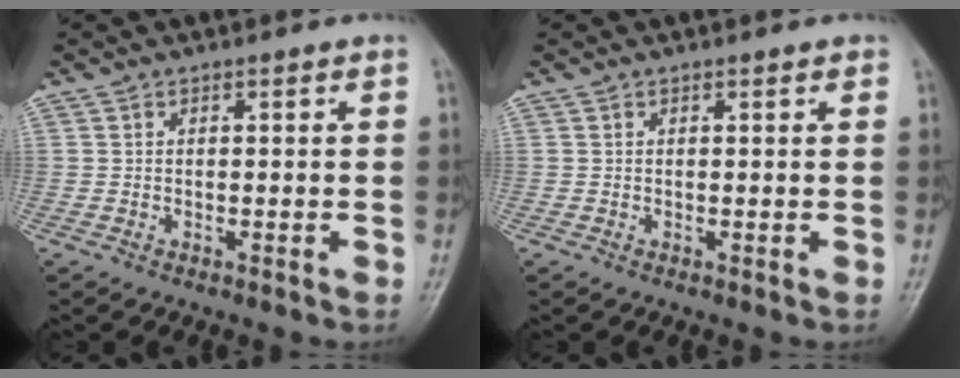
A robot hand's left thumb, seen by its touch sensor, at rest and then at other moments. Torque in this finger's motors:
{"motor_torque": [-0.15, -0.07, -0.19, -0.20, 0.01]}